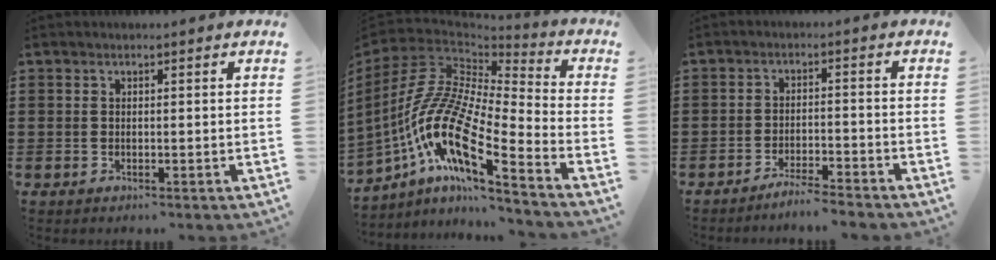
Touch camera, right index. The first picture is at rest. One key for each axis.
{"total": 14.3, "fx": -6.5, "fy": 4.6, "fz": 11.9, "tx": -0.283, "ty": -0.020, "tz": -0.144}
{"total": 3.2, "fx": -3.1, "fy": -0.2, "fz": 0.5, "tx": -0.012, "ty": 0.002, "tz": -0.064}